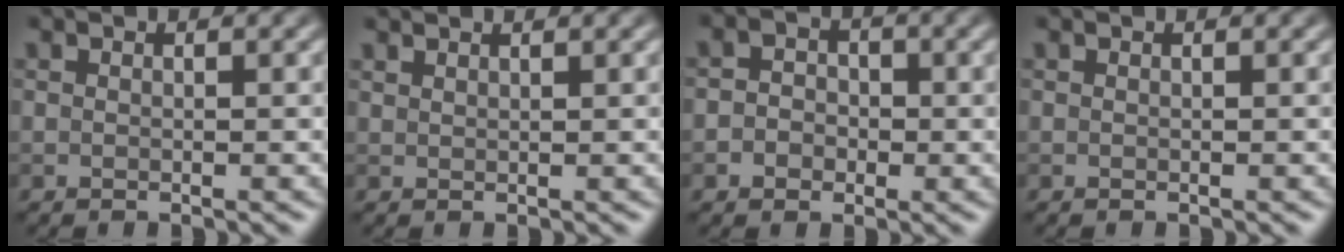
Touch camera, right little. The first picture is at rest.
{"total": 0.7, "force": [0.7, -0.1, -0.1], "torque": [0.000, 0.003, 0.018]}
{"total": 2.1, "force": [-0.5, 1.7, 1.0], "torque": [-0.001, 0.003, -0.019]}
{"total": 0.0}